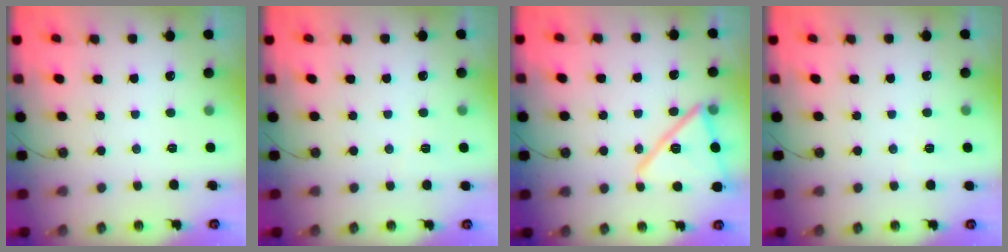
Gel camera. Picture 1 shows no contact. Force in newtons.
{"total": 2.3, "press": 1.3, "slide": 1.9}
{"total": 16.7, "press": 16.7, "slide": 1.0}
{"total": 1.4, "press": 1.4, "slide": 0.5}